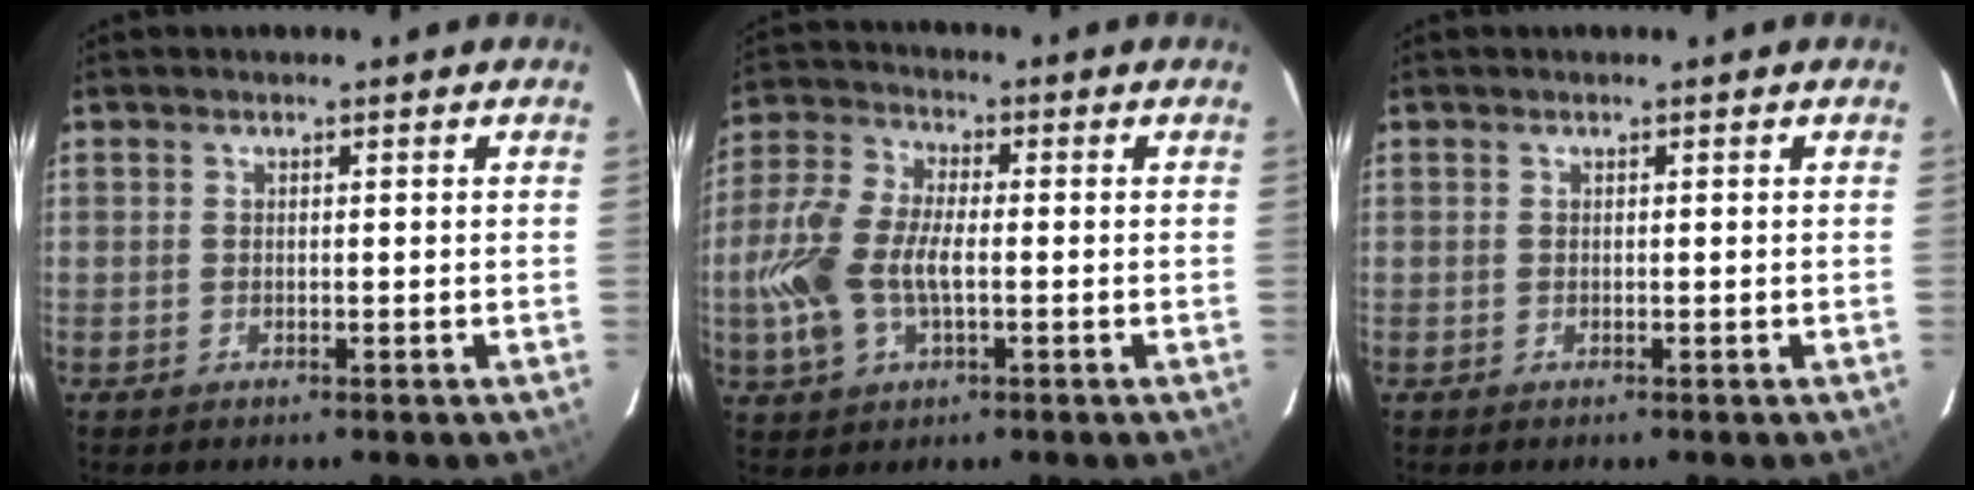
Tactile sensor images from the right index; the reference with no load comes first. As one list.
[{"total": 12.1, "force": [-2.0, 6.5, 10.0], "torque": [-0.228, 0.009, -0.040]}, {"total": 0.0}]